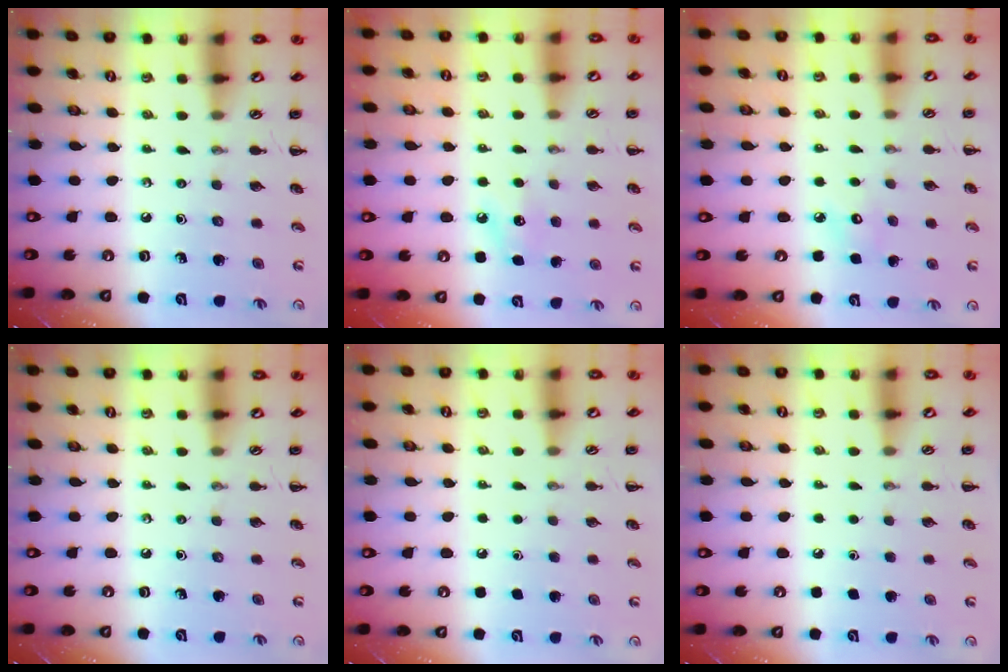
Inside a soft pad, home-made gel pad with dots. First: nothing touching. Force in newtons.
{"total": 7.6, "press": 7.4, "slide": 1.7}
{"total": 3.9, "press": 3.8, "slide": 1.0}
{"total": 0.0}
{"total": 1.7, "press": 1.7, "slide": 0.1}
{"total": 1.8, "press": 1.8, "slide": 0.1}